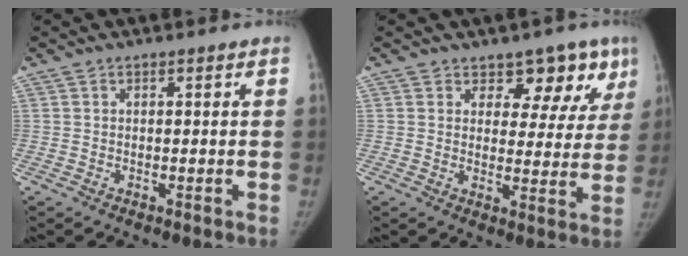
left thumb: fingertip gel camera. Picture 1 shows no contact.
{"total": 8.7, "force": [6.0, 5.4, 3.2], "torque": [0.006, -0.033, 0.066]}